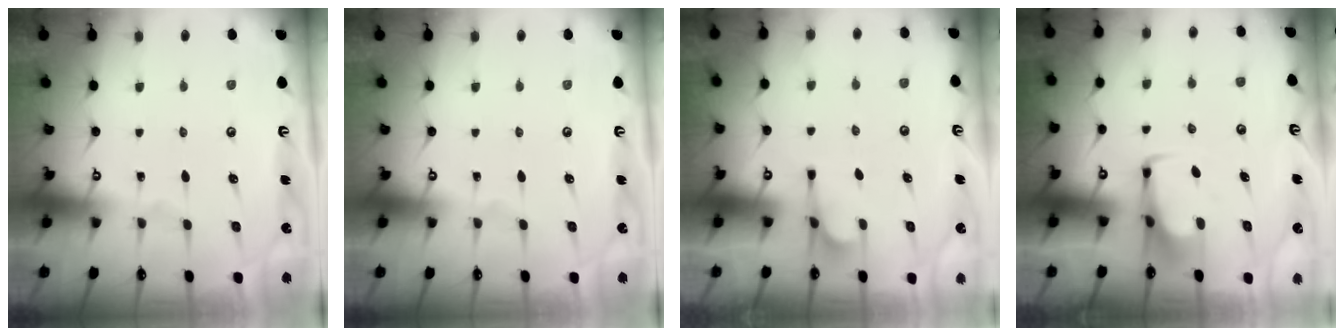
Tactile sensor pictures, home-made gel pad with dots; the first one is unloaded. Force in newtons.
{"total": 0.0}
{"total": 1.5, "press": 1.0, "slide": 1.1}
{"total": 3.0, "press": 3.0, "slide": 0.4}